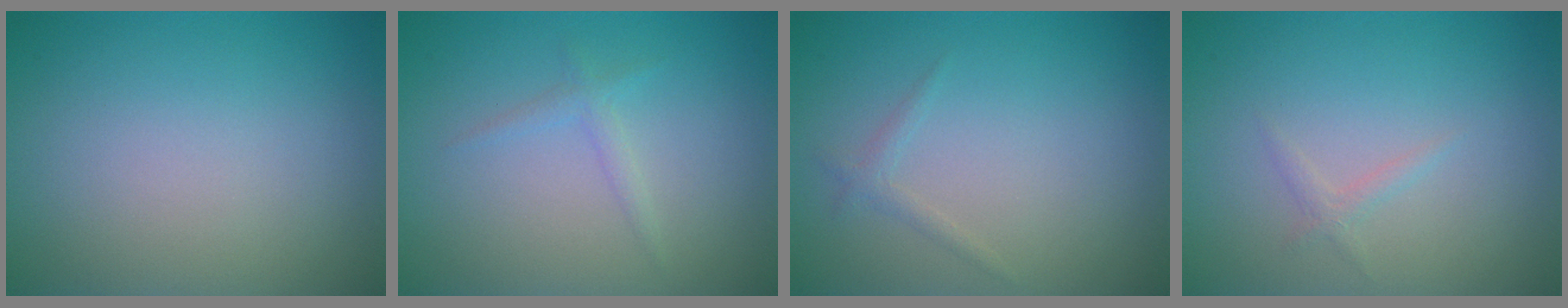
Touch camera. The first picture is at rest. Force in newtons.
{"total": 1.1, "press": 1.1, "slide": 0.1}
{"total": 0.9, "press": 0.9, "slide": 0.1}
{"total": 0.8, "press": 0.8, "slide": 0.0}